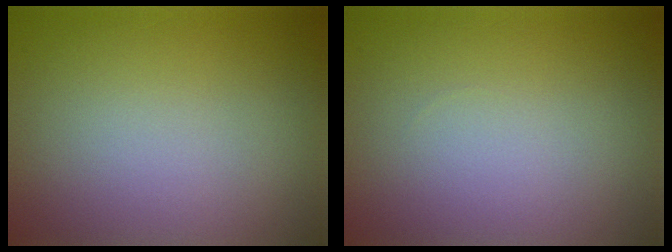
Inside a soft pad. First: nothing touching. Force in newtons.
{"total": 0.0}